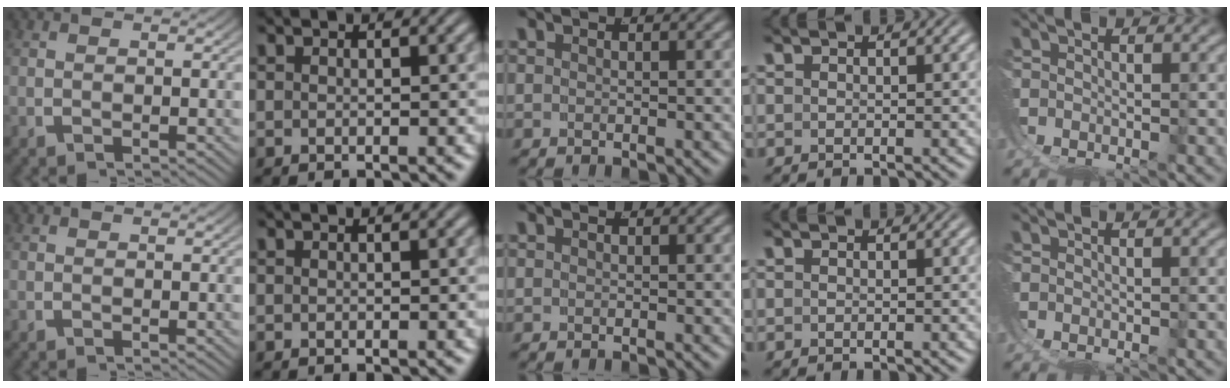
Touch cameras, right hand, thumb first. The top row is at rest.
{}